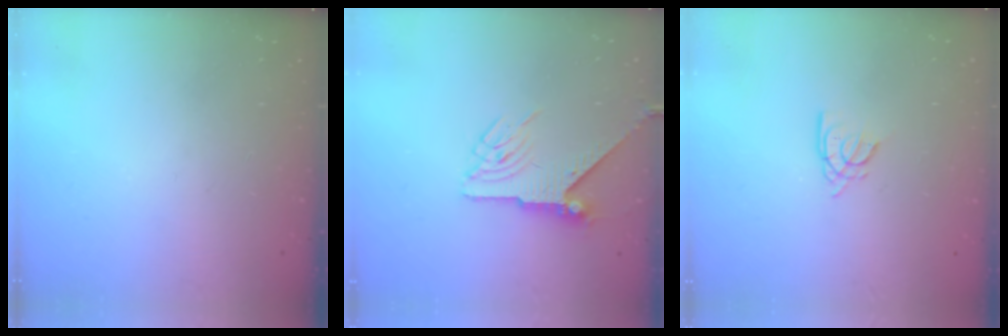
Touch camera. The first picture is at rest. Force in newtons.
{"total": 6.4, "press": 6.4, "slide": 0.1}
{"total": 3.3, "press": 3.3, "slide": 0.3}